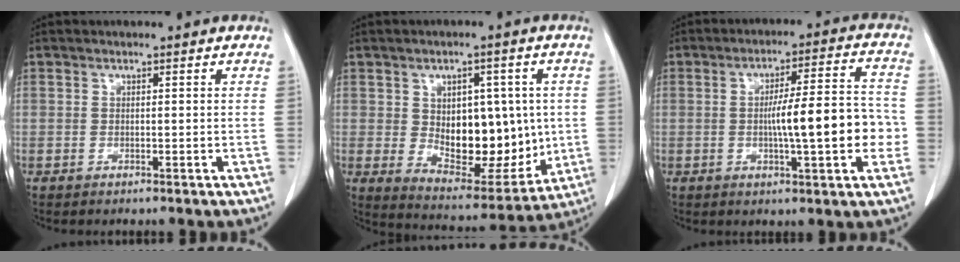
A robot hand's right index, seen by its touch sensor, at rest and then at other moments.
{"total": 15.3, "force": [0.5, 8.5, 12.7], "torque": [-0.181, -0.001, 0.033]}
{"total": 12.1, "force": [-1.8, 1.5, 11.9], "torque": [-0.180, 0.018, -0.026]}